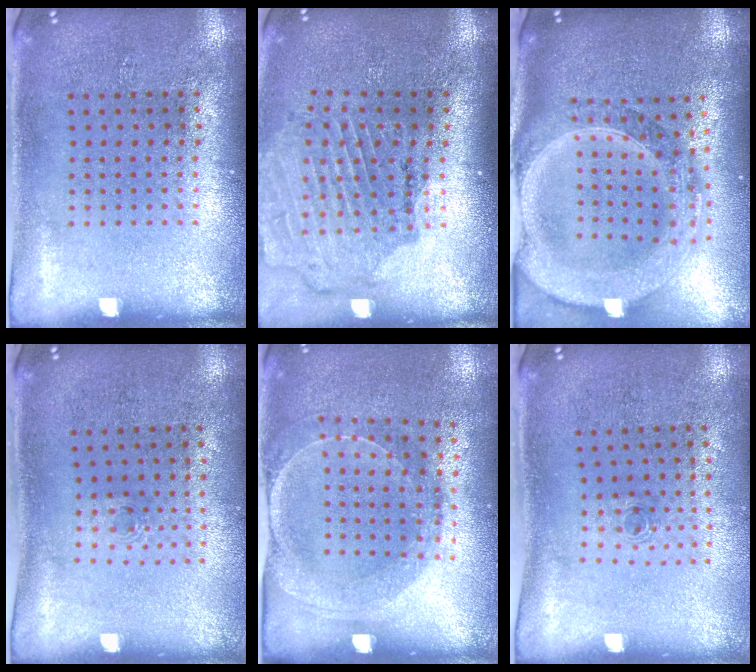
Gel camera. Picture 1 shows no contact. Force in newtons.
{"total": 1.6, "press": 1.6, "slide": 0.2}
{"total": 3.0, "press": 2.6, "slide": 1.7}
{"total": 0.6, "press": 0.3, "slide": 0.5}
{"total": 1.6, "press": 1.5, "slide": 0.4}
{"total": 0.7, "press": 0.3, "slide": 0.6}